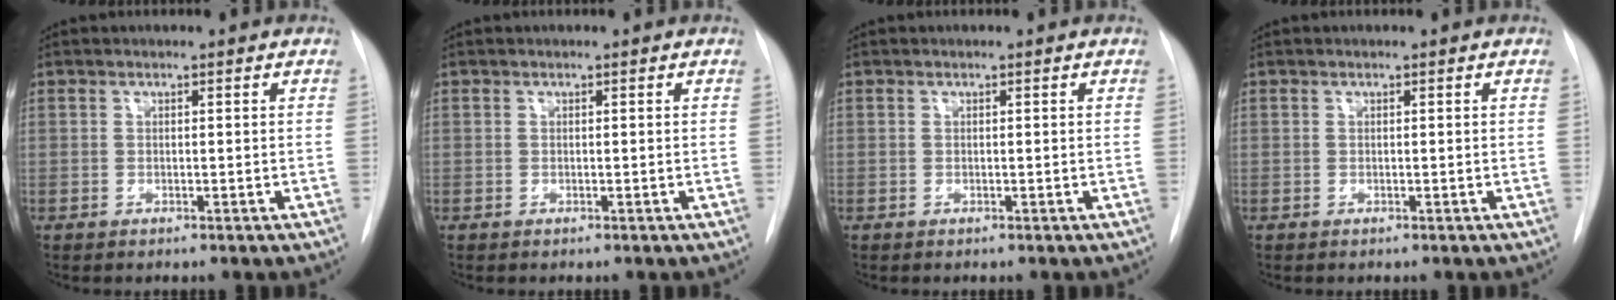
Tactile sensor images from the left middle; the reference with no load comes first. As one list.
[{"total": 0.0}, {"total": 0.0}, {"total": 0.0}]